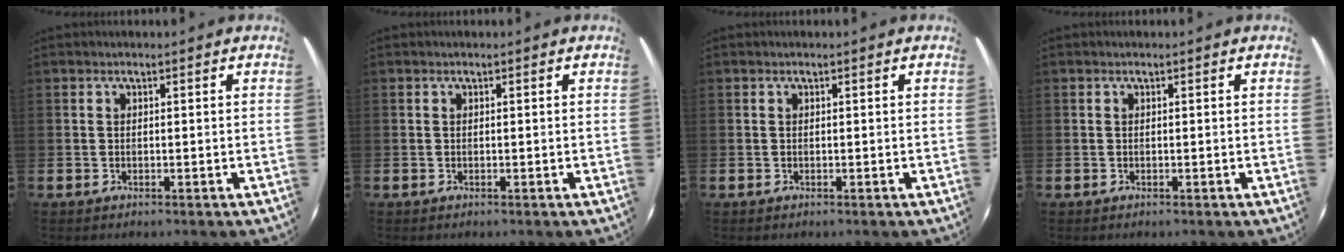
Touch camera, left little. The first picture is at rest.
{"total": 0.0}
{"total": 0.0}
{"total": 0.0}